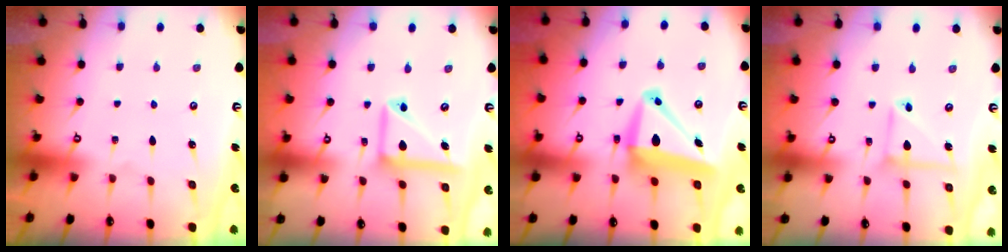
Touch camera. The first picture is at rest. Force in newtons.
{"total": 13.8, "press": 13.7, "slide": 1.7}
{"total": 11.4, "press": 11.0, "slide": 3.0}
{"total": 8.3, "press": 8.3, "slide": 0.7}